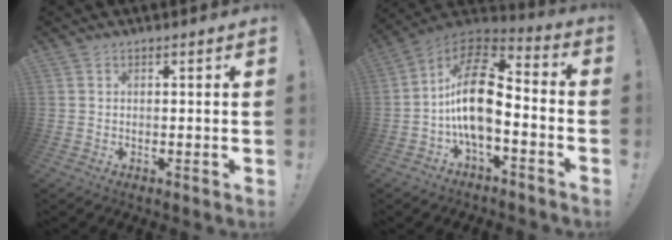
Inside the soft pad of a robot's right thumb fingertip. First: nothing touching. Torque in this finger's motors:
{"motor_torque": [2.41, 2.59, 1.57, -1.20, 0.66]}